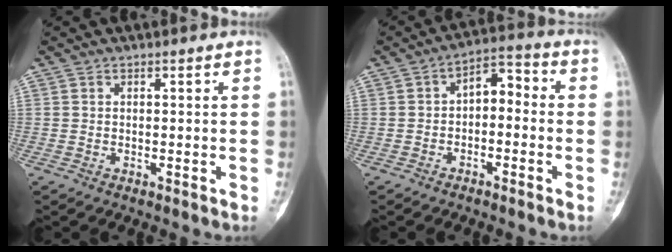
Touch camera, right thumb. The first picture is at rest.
{"total": 6.7, "force": [-0.8, 4.1, 5.2], "torque": [-0.057, 0.039, -0.028]}